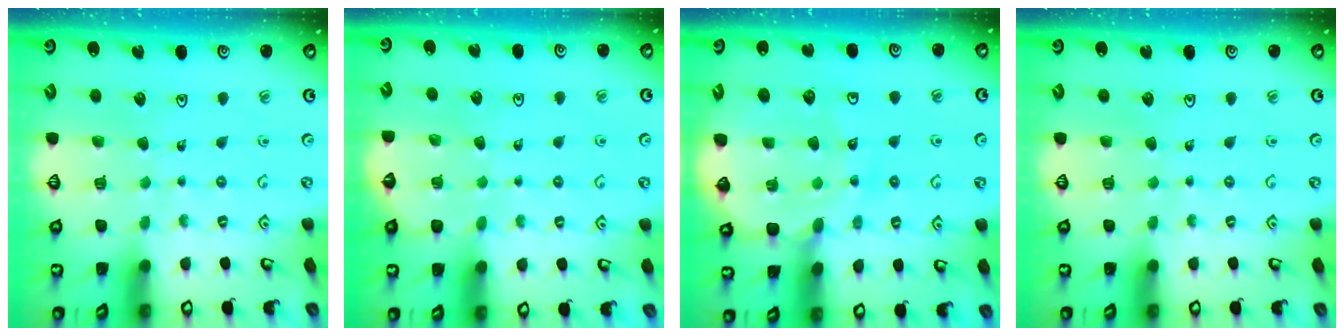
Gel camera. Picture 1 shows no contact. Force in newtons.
{"total": 2.9, "press": 2.9, "slide": 0.3}
{"total": 10.1, "press": 10.1, "slide": 1.3}
{"total": 0.0}